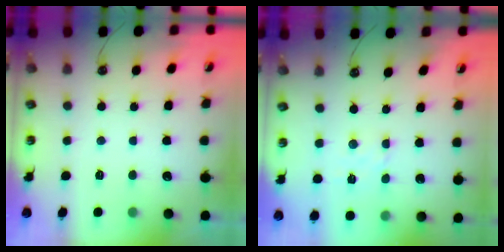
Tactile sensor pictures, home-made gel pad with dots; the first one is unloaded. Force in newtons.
{"total": 2.9, "press": 2.9, "slide": 0.3}